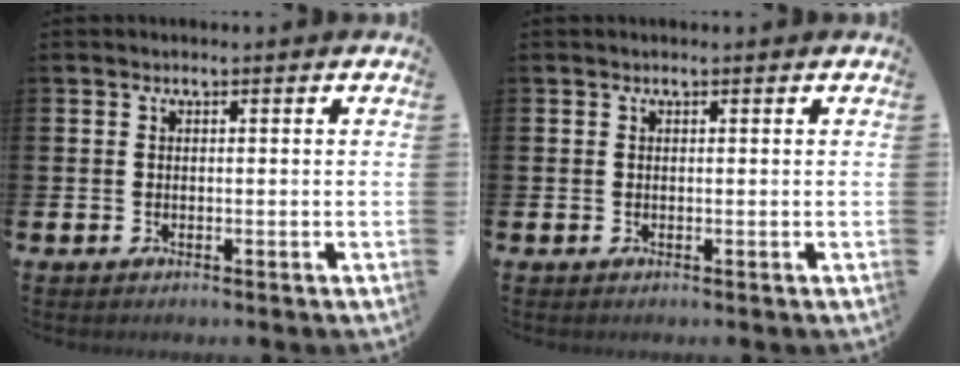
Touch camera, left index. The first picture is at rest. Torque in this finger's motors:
{"motor_torque": [-0.24, 0.04, -0.19, -0.01]}